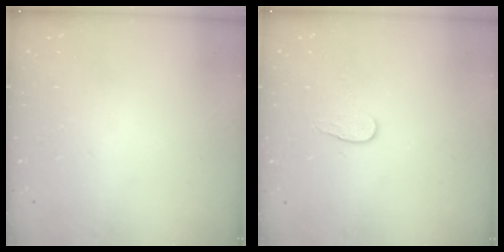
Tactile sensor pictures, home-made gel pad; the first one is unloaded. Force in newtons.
{"total": 6.2, "press": 6.1, "slide": 0.5}